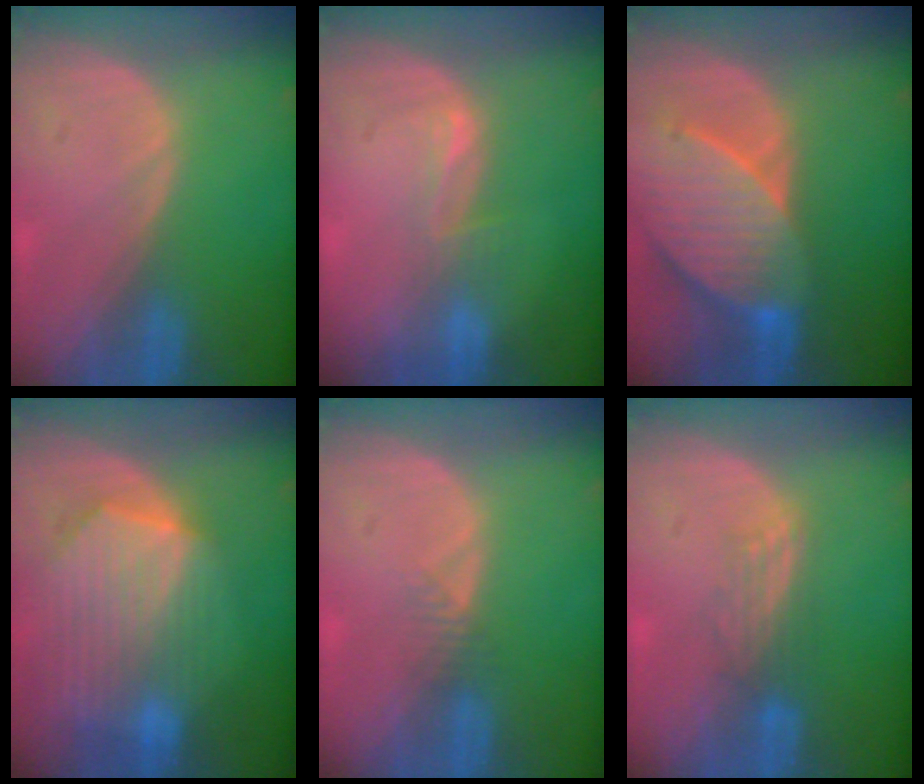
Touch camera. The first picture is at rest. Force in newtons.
{"total": 2.6, "press": 2.0, "slide": 1.6}
{"total": 9.8, "press": 8.8, "slide": 4.3}
{"total": 10.3, "press": 9.0, "slide": 5.2}
{"total": 1.6, "press": 1.4, "slide": 0.9}
{"total": 2.8, "press": 2.7, "slide": 0.6}